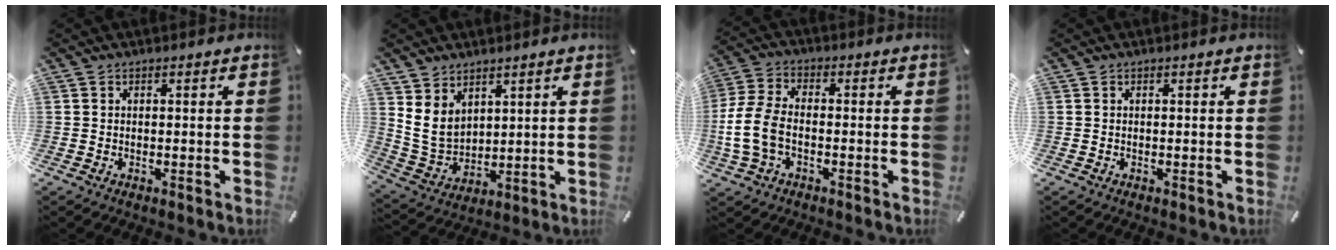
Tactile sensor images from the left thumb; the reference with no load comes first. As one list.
[{"total": 8.3, "force": [4.3, 6.5, 2.8], "torque": [-0.082, -0.026, 0.085]}, {"total": 9.0, "force": [-2.6, 5.4, 6.7], "torque": [-0.153, 0.003, -0.047]}, {"total": 0.0}]